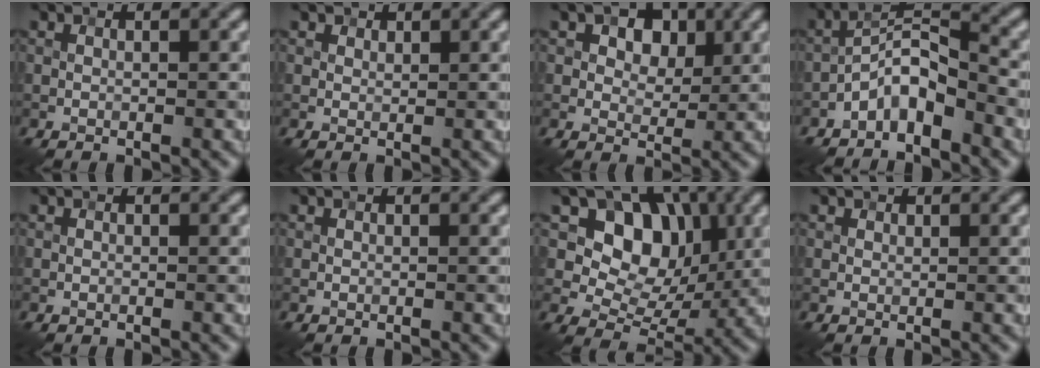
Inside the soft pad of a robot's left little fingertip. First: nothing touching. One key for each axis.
{"total": 1.1, "fx": 0.8, "fy": 0.7, "fz": 0.2, "tx": -0.004, "ty": -0.002, "tz": 0.008}
{"total": 4.6, "fx": 1.7, "fy": 3.1, "fz": 2.9, "tx": -0.039, "ty": 0.003, "tz": 0.015}
{"total": 4.9, "fx": -3.1, "fy": 1.7, "fz": 3.4, "tx": -0.058, "ty": 0.018, "tz": -0.064}
{"total": 0.0}
{"total": 0.0}
{"total": 8.5, "fx": 2.5, "fy": 6.5, "fz": 4.9, "tx": -0.061, "ty": -0.009, "tz": 0.025}
{"total": 0.6, "fx": 0.5, "fy": 0.4, "fz": 0.0, "tx": 0.002, "ty": 0.000, "tz": 0.006}